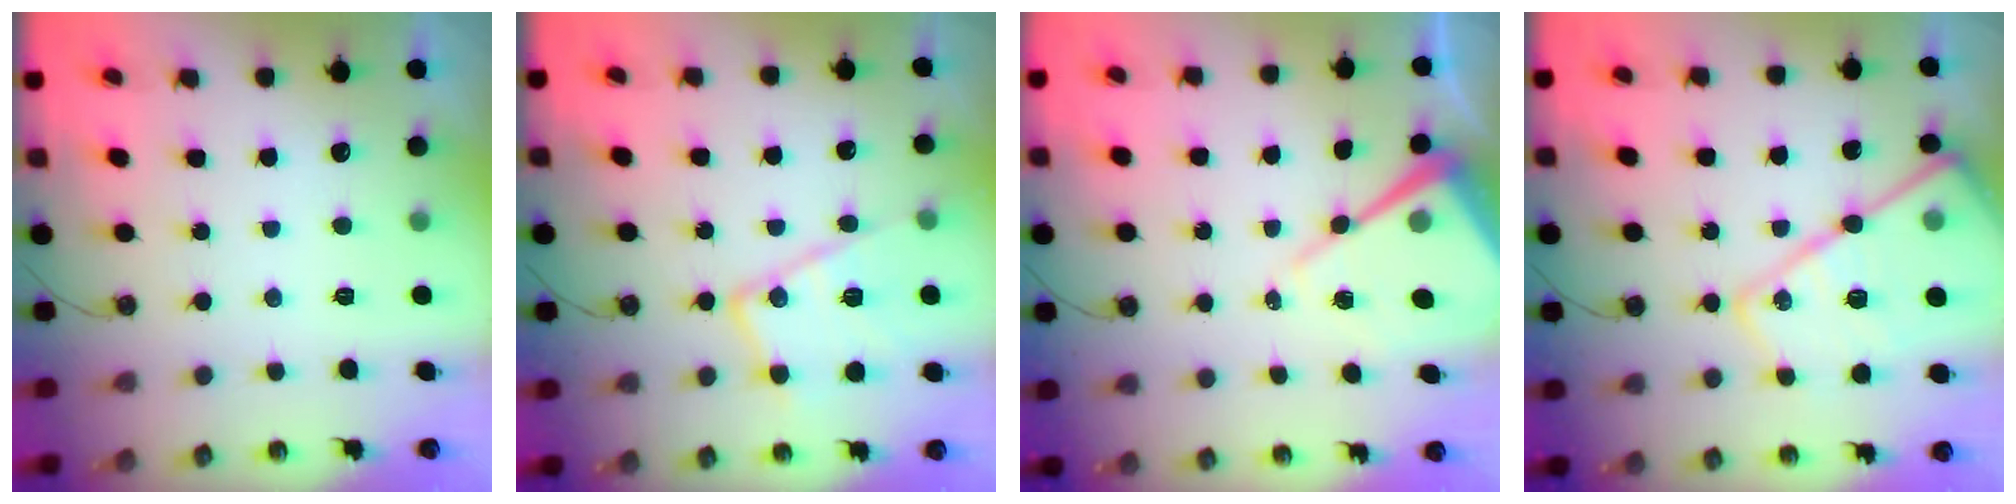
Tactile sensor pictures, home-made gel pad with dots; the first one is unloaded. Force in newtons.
{"total": 16.1, "press": 16.1, "slide": 1.2}
{"total": 12.8, "press": 12.8, "slide": 1.3}
{"total": 22.9, "press": 22.8, "slide": 2.0}